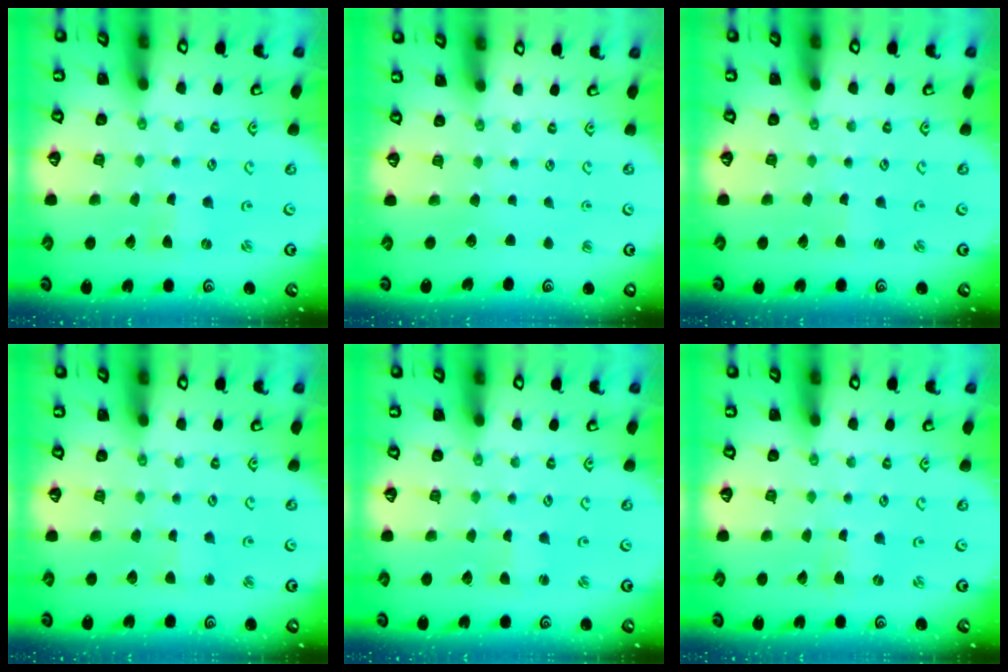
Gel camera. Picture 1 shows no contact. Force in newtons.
{"total": 0.0}
{"total": 0.9, "press": 0.9, "slide": 0.2}
{"total": 1.9, "press": 1.9, "slide": 0.2}
{"total": 1.1, "press": 1.1, "slide": 0.1}
{"total": 0.0}